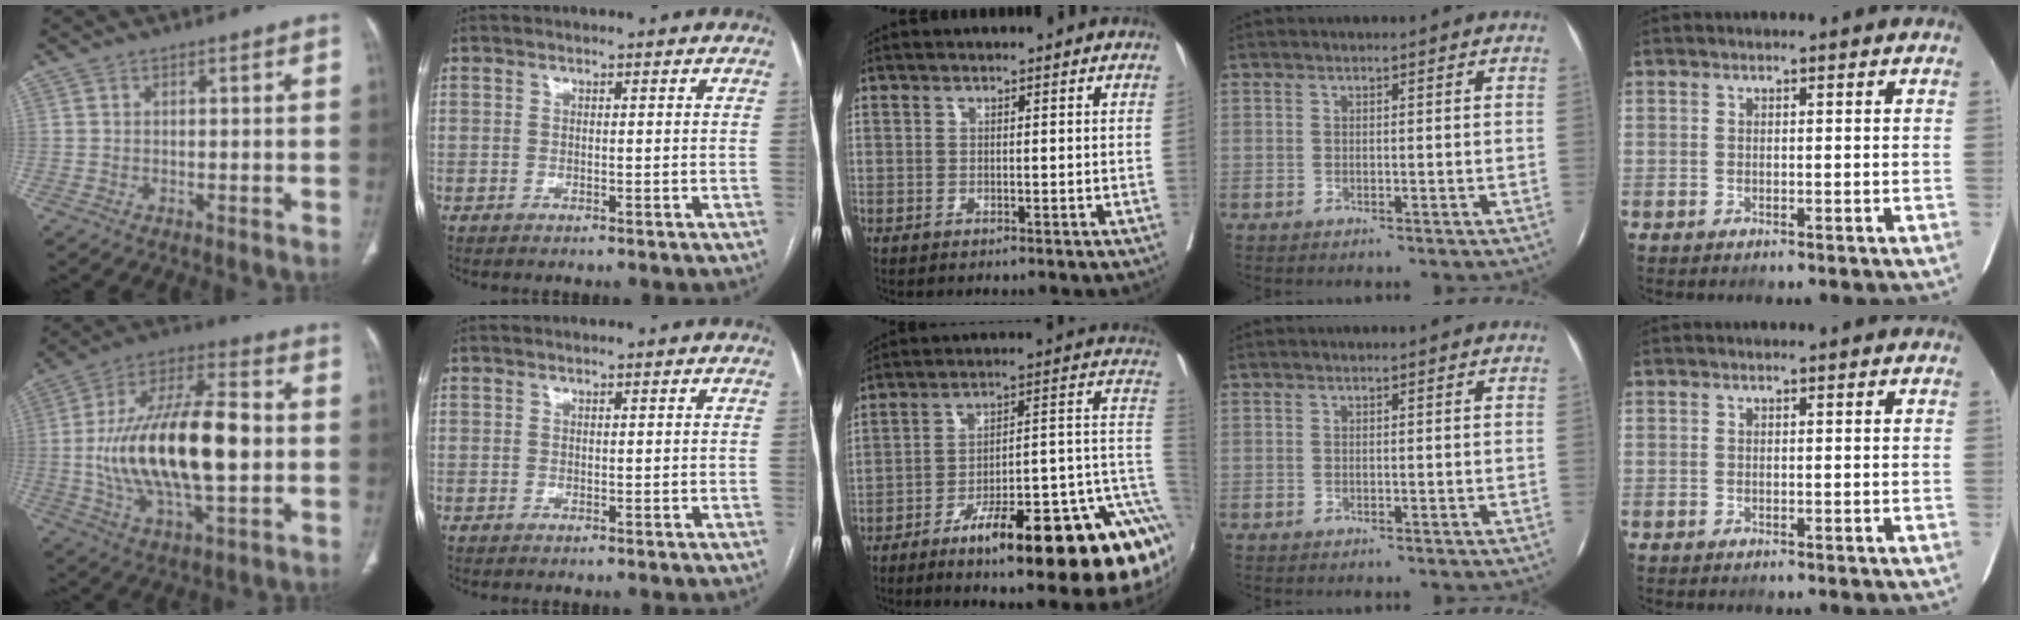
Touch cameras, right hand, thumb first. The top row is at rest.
{"thumb": {"total": 25.0, "force": [-0.9, 10.6, 22.7], "torque": [-0.410, 0.018, -0.012]}, "middle": {"total": 25.1, "force": [-9.4, 4.9, 22.8], "torque": [-0.196, 0.041, -0.135]}}